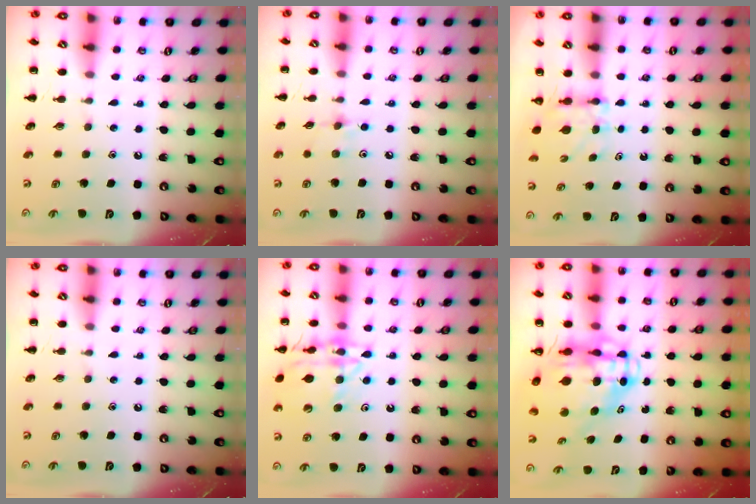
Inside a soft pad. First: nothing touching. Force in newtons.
{"total": 5.3, "press": 5.1, "slide": 1.6}
{"total": 4.1, "press": 4.1, "slide": 0.5}
{"total": 0.0}
{"total": 15.7, "press": 15.6, "slide": 1.0}
{"total": 11.3, "press": 10.9, "slide": 2.8}